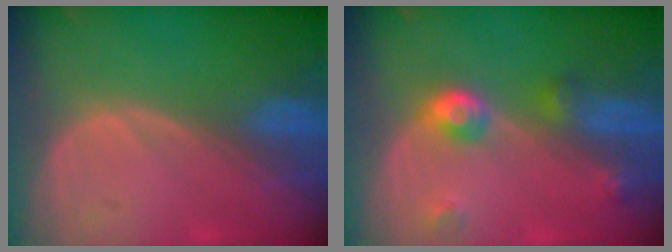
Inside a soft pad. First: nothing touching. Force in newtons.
{"total": 4.8, "press": 4.4, "slide": 2.0}